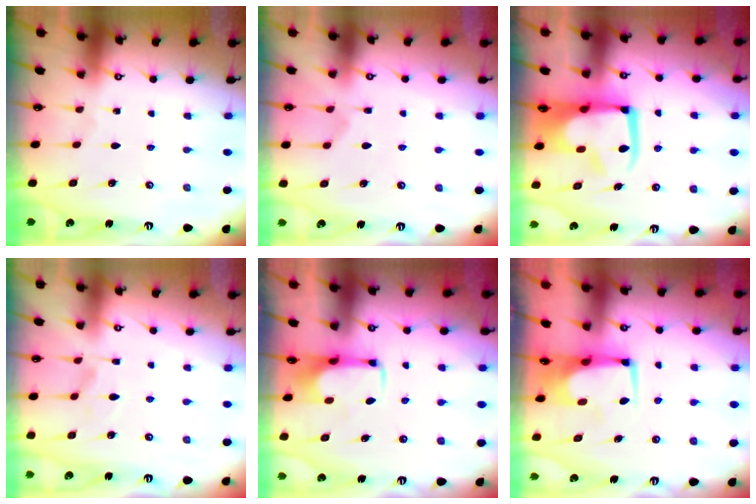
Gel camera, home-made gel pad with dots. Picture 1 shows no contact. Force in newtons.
{"total": 5.6, "press": 5.4, "slide": 1.2}
{"total": 8.6, "press": 8.5, "slide": 1.1}
{"total": 6.7, "press": 6.6, "slide": 1.1}
{"total": 1.6, "press": 1.5, "slide": 0.5}
{"total": 1.6, "press": 1.5, "slide": 0.2}